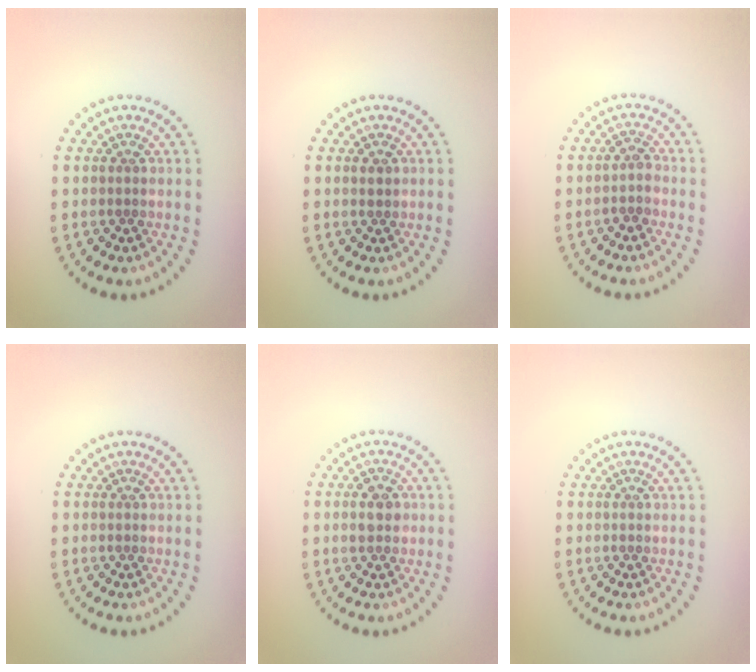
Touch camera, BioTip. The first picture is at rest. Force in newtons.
{"total": 0.8, "press": 0.7, "slide": 0.1}
{"total": 1.5, "press": 1.2, "slide": 0.9}
{"total": 0.0}
{"total": 2.6, "press": 2.6, "slide": 0.0}
{"total": 0.0}